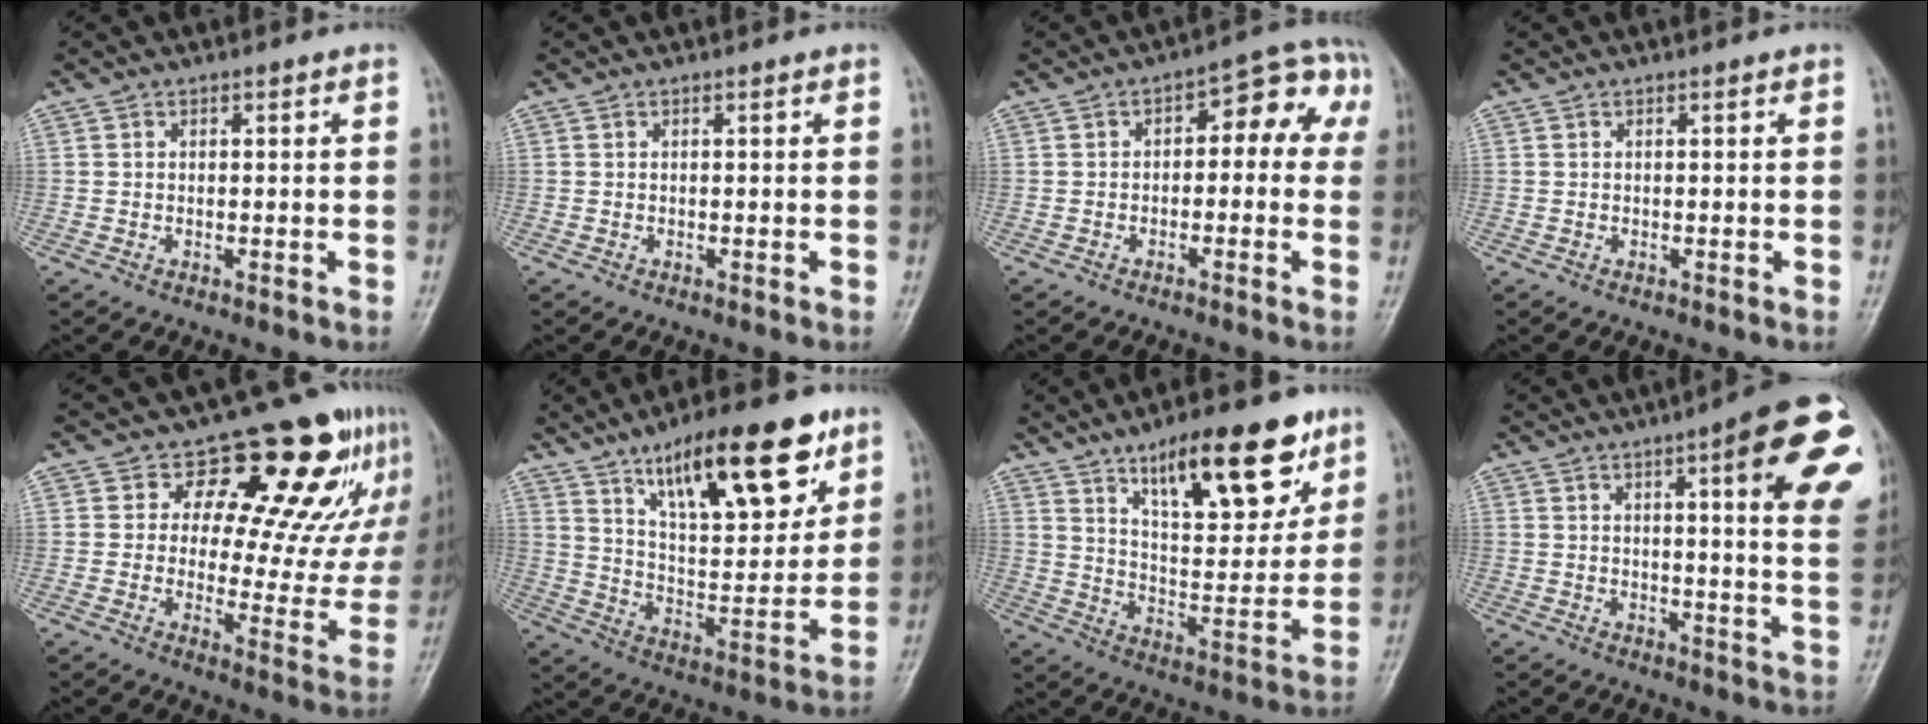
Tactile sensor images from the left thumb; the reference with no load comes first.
{"total": 0.0}
{"total": 9.1, "force": [0.6, 5.3, 7.4], "torque": [-0.053, 0.049, -0.004]}
{"total": 0.0}
{"total": 18.2, "force": [11.2, 9.6, 10.6], "torque": [-0.060, -0.059, 0.135]}
{"total": 21.8, "force": [12.7, 7.8, 16.0], "torque": [-0.208, -0.051, 0.214]}
{"total": 19.3, "force": [11.6, 7.0, 13.7], "torque": [-0.160, -0.058, 0.190]}
{"total": 19.2, "force": [7.6, 4.0, 17.2], "torque": [-0.188, -0.020, 0.086]}